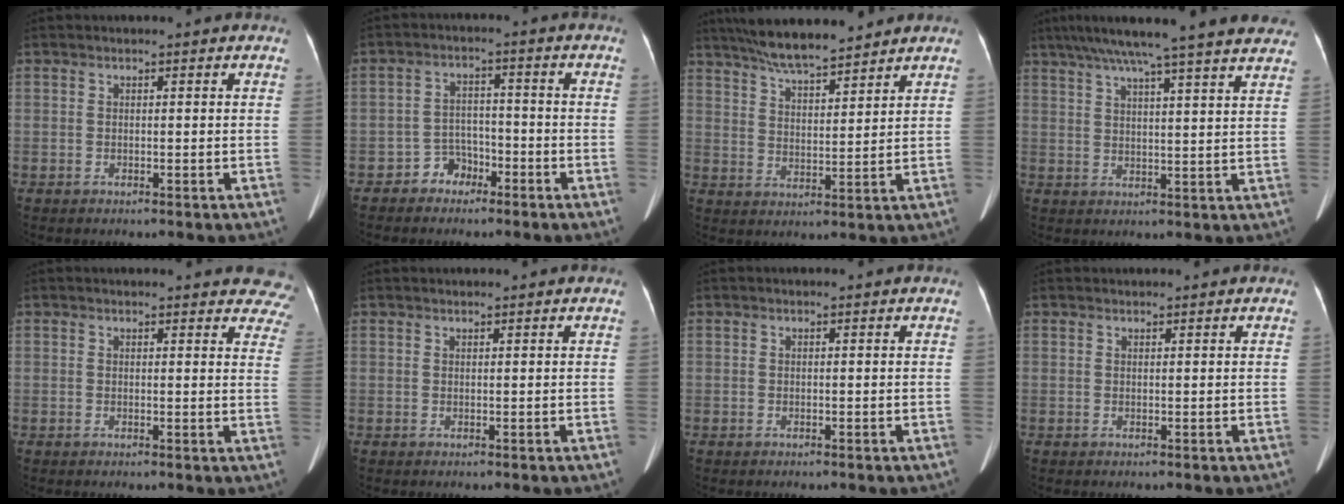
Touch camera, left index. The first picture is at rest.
{"total": 4.6, "force": [-4.0, 2.4, 0.0], "torque": [0.004, 0.009, -0.071]}
{"total": 9.5, "force": [8.5, 1.1, 4.2], "torque": [-0.072, 0.015, 0.145]}
{"total": 22.1, "force": [18.9, 0.6, 11.4], "torque": [-0.186, 0.011, 0.241]}
{"total": 13.3, "force": [12.3, 3.3, 3.8], "torque": [-0.005, -0.023, 0.109]}
{"total": 0.8, "force": [-0.6, -0.2, -0.4], "torque": [0.007, 0.009, -0.009]}
{"total": 0.0}
{"total": 1.0, "force": [0.9, 0.1, 0.1], "torque": [-0.004, 0.014, 0.017]}